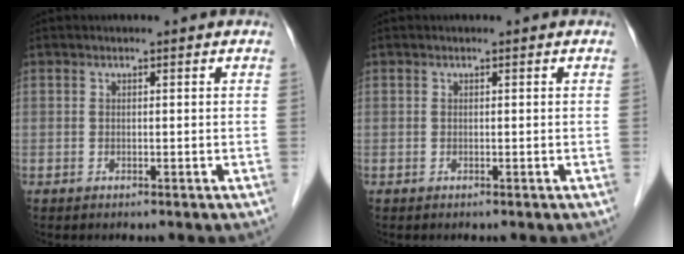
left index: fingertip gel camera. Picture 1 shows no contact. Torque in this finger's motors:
{"motor_torque": [0.00, 0.00, 0.00, 0.00]}